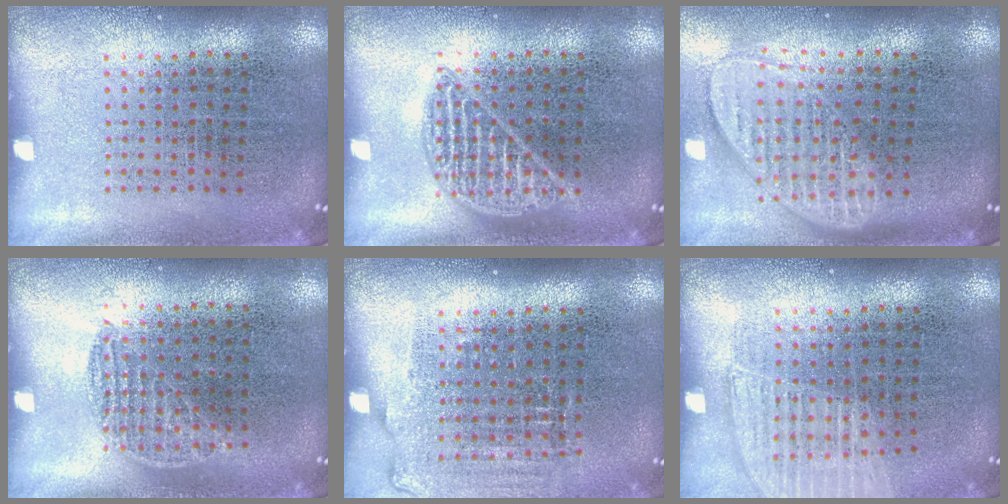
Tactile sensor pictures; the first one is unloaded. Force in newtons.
{"total": 1.1, "press": 1.0, "slide": 0.2}
{"total": 2.0, "press": 1.5, "slide": 1.2}
{"total": 0.7, "press": 0.6, "slide": 0.4}
{"total": 1.1, "press": 1.1, "slide": 0.4}
{"total": 1.1, "press": 1.1, "slide": 0.3}